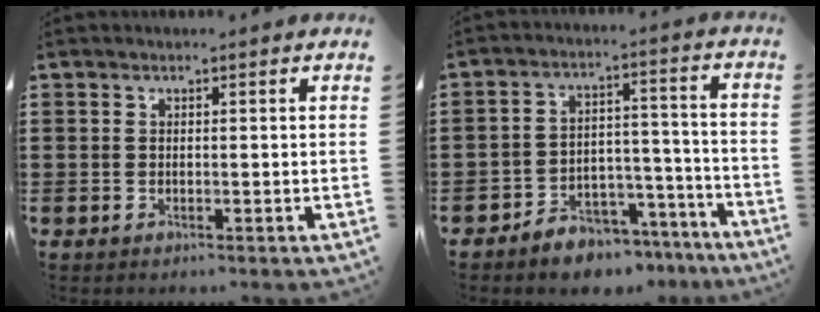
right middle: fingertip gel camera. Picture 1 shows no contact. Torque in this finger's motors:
{"motor_torque": [1.32, -0.82, 0.31, 0.07]}